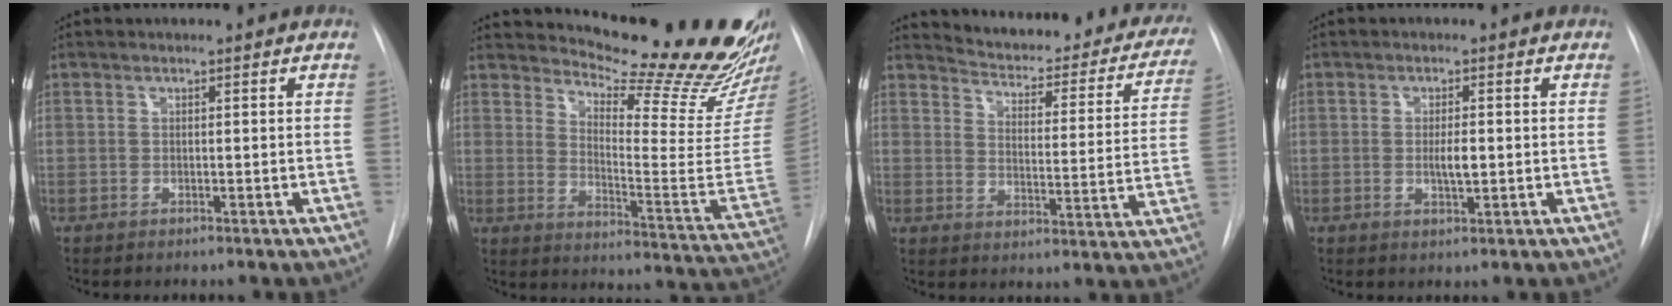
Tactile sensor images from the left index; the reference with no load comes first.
{"total": 24.7, "force": [22.2, 0.2, 10.7], "torque": [-0.161, -0.147, 0.290]}
{"total": 23.9, "force": [21.7, 6.0, 8.2], "torque": [-0.098, -0.073, 0.247]}
{"total": 2.6, "force": [-0.4, 0.6, 2.5], "torque": [-0.043, -0.006, -0.006]}